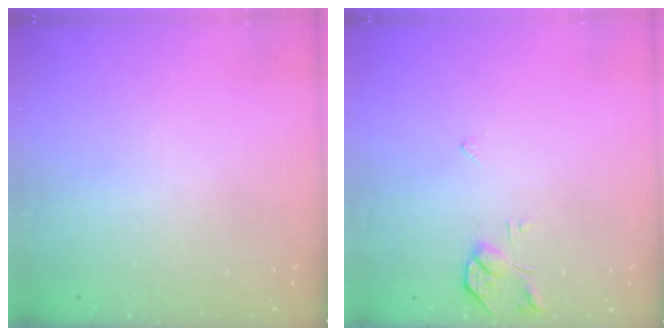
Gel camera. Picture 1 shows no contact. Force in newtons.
{"total": 4.8, "press": 4.8, "slide": 0.7}